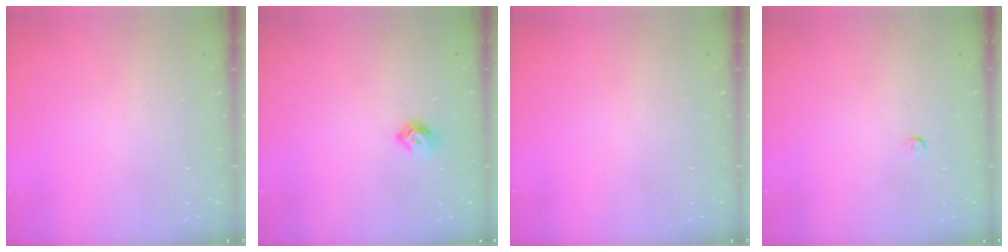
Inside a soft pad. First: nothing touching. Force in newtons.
{"total": 8.2, "press": 8.2, "slide": 0.3}
{"total": 0.0}
{"total": 3.0, "press": 2.9, "slide": 0.4}